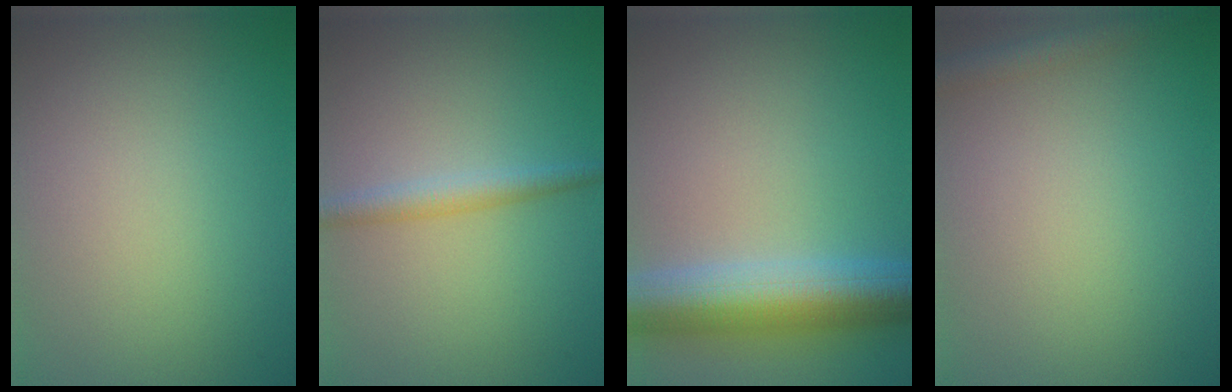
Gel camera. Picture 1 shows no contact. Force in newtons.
{"total": 2.2, "press": 2.2, "slide": 0.1}
{"total": 8.2, "press": 8.2, "slide": 0.4}
{"total": 2.1, "press": 2.1, "slide": 0.1}